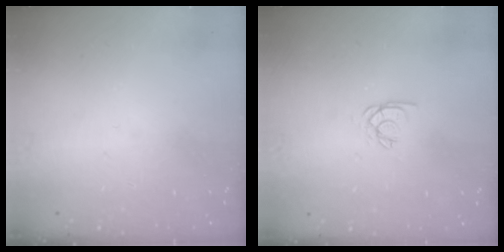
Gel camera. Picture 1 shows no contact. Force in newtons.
{"total": 2.6, "press": 2.6, "slide": 0.1}